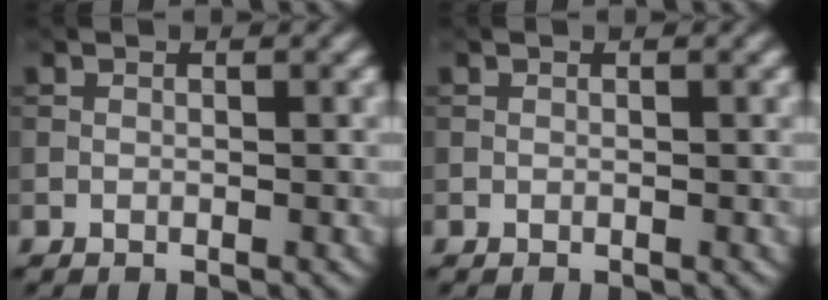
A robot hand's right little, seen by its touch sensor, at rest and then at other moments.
{"total": 0.0}